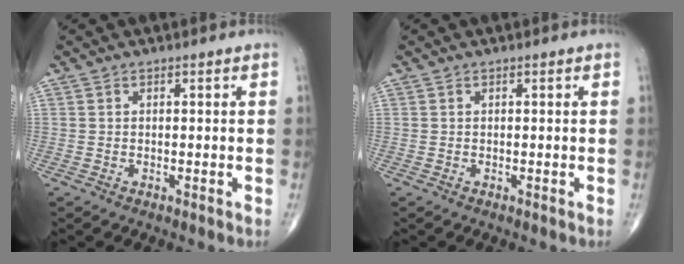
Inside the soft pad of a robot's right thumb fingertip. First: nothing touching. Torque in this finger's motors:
{"motor_torque": [0.00, 0.00, 0.10, -0.05, 0.01]}